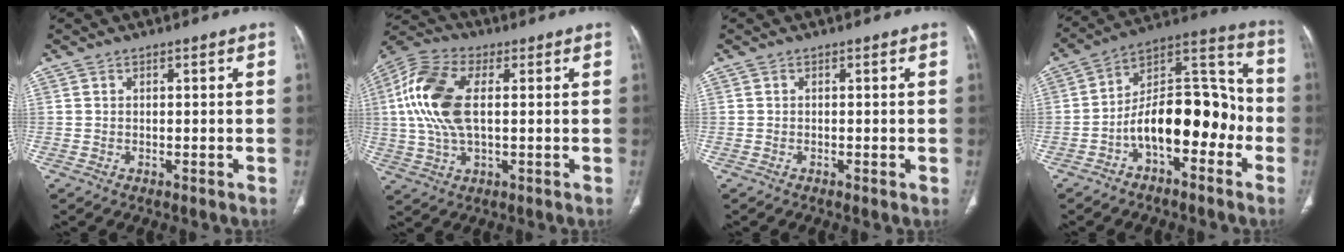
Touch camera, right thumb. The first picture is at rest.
{"total": 14.3, "force": [1.9, 7.5, 12.1], "torque": [-0.273, 0.014, 0.034]}
{"total": 0.7, "force": [-0.2, 0.2, 0.6], "torque": [-0.011, -0.002, -0.003]}
{"total": 17.2, "force": [-5.5, 8.9, 13.6], "torque": [-0.185, 0.082, -0.093]}